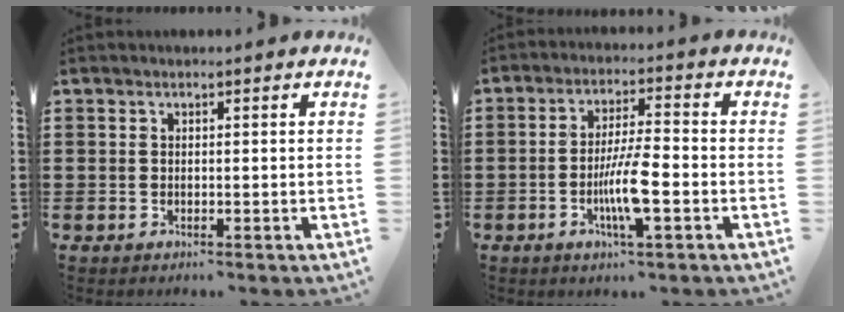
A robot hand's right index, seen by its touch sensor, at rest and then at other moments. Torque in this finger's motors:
{"motor_torque": [0.60, 0.08, 0.48, 0.11]}